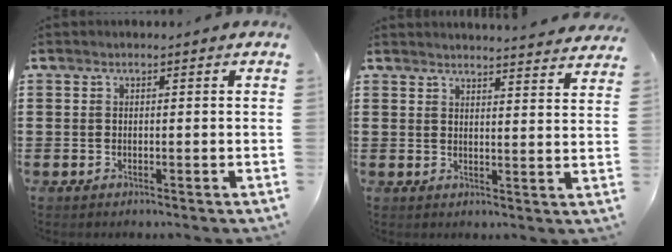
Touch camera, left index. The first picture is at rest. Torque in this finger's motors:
{"motor_torque": [1.19, 0.95, 0.68, 0.05]}